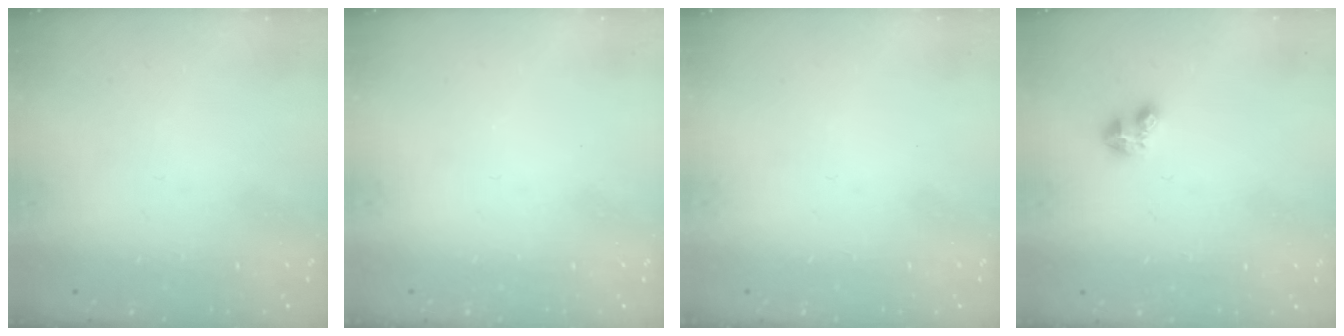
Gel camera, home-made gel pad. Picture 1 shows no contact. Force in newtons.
{"total": 0.0}
{"total": 0.0}
{"total": 2.3, "press": 2.2, "slide": 0.5}